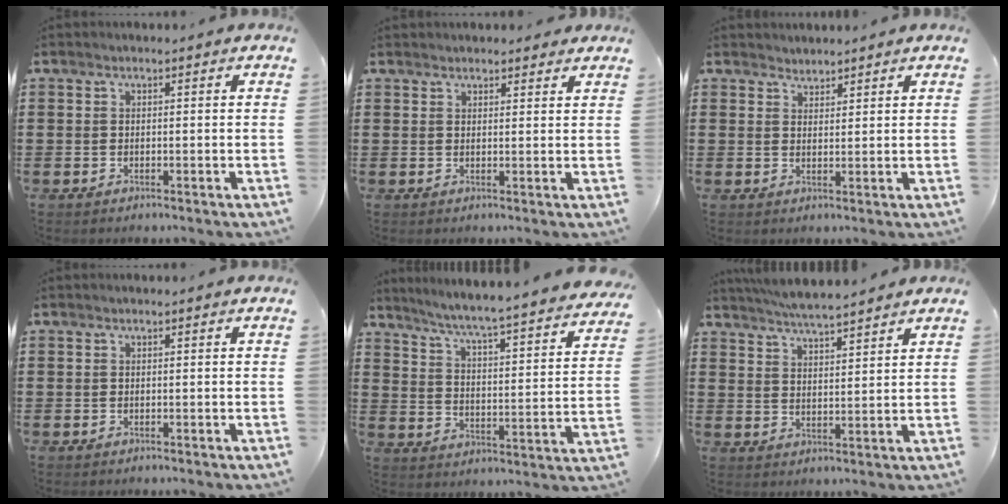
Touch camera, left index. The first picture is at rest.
{"total": 2.0, "force": [1.9, 0.5, 0.2], "torque": [0.001, -0.001, 0.035]}
{"total": 1.8, "force": [1.7, 0.4, -0.4], "torque": [0.003, 0.002, 0.034]}
{"total": 0.0}
{"total": 4.9, "force": [4.4, -1.0, 1.8], "torque": [-0.057, -0.045, 0.063]}
{"total": 4.5, "force": [4.4, -0.2, 1.2], "torque": [-0.036, -0.018, 0.077]}